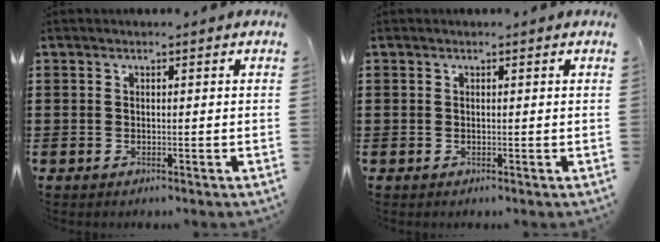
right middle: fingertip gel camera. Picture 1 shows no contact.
{"total": 0.0}